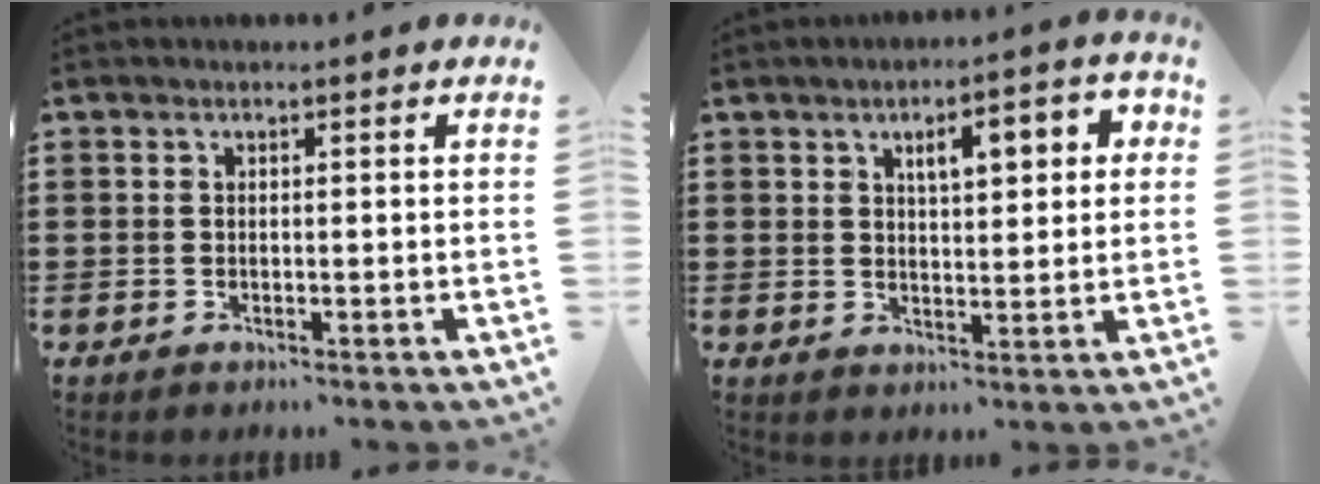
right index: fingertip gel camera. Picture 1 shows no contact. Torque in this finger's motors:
{"motor_torque": [0.64, -0.01, 0.48, 0.14]}